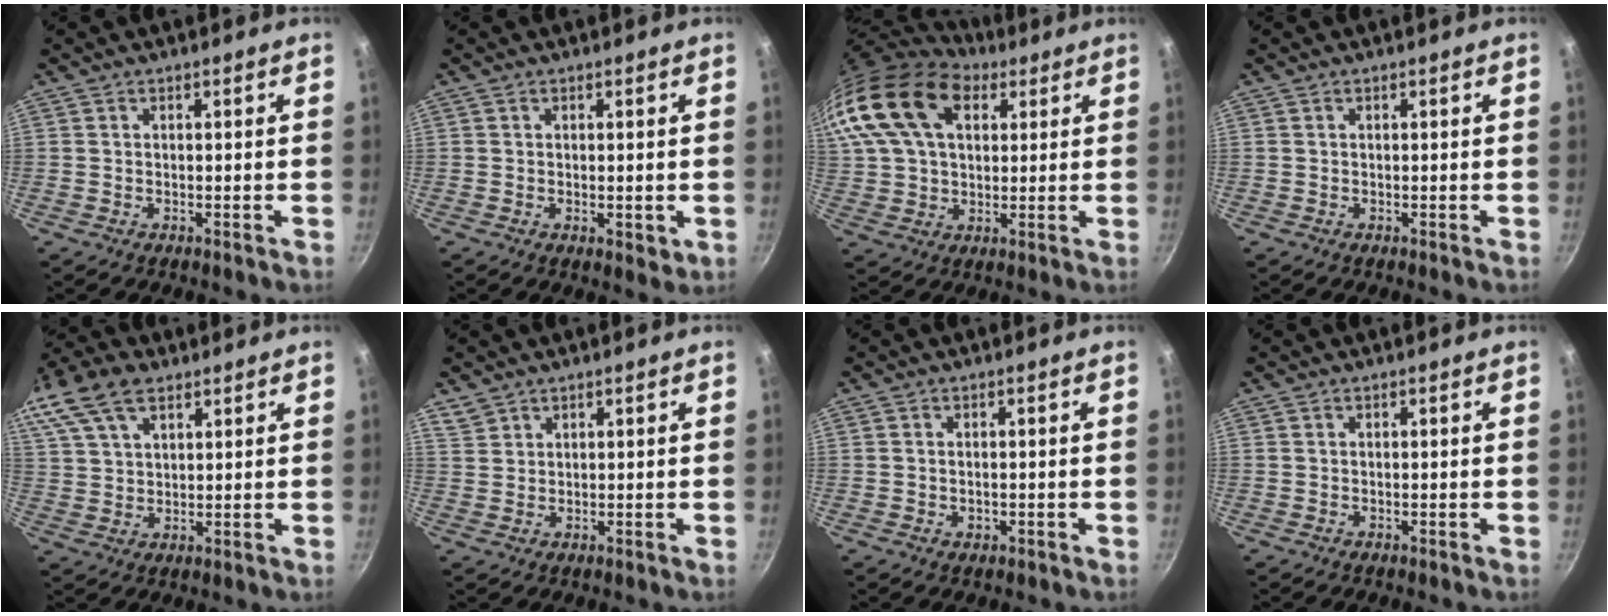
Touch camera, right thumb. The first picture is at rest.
{"total": 2.6, "force": [-0.2, 1.2, 2.3], "torque": [-0.030, -0.008, -0.001]}
{"total": 23.3, "force": [10.2, 14.8, 14.8], "torque": [-0.305, 0.024, 0.183]}
{"total": 0.0}
{"total": 18.3, "force": [10.3, 10.8, 10.6], "torque": [-0.239, 0.039, 0.197]}
{"total": 2.7, "force": [2.1, 1.6, 0.4], "torque": [0.002, 0.003, 0.045]}
{"total": 1.2, "force": [-0.3, 0.9, 0.8], "torque": [-0.011, 0.001, -0.005]}
{"total": 0.0}